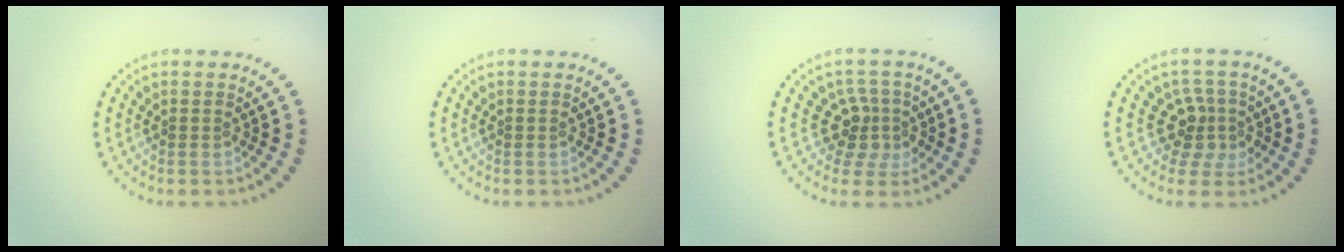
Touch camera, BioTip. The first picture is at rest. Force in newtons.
{"total": 0.0}
{"total": 2.9, "press": 2.2, "slide": 2.0}
{"total": 2.9, "press": 2.2, "slide": 2.0}